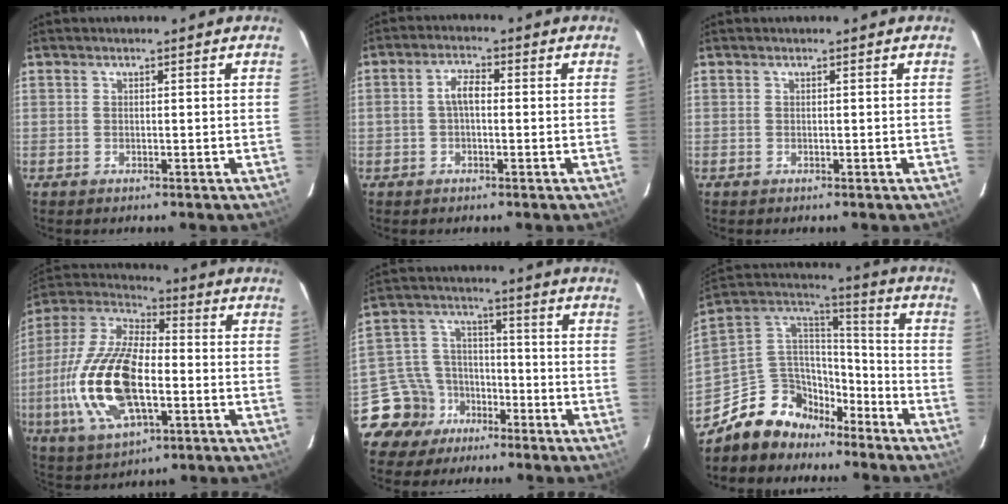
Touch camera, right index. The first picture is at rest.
{"total": 3.4, "force": [-0.2, 1.7, 2.9], "torque": [-0.058, 0.012, -0.003]}
{"total": 0.0}
{"total": 20.6, "force": [-4.2, 9.4, 17.8], "torque": [-0.381, -0.007, -0.077]}
{"total": 9.8, "force": [-6.5, 7.2, 0.6], "torque": [-0.030, 0.044, -0.113]}
{"total": 14.5, "force": [-10.2, 9.4, 4.2], "torque": [-0.109, 0.054, -0.173]}